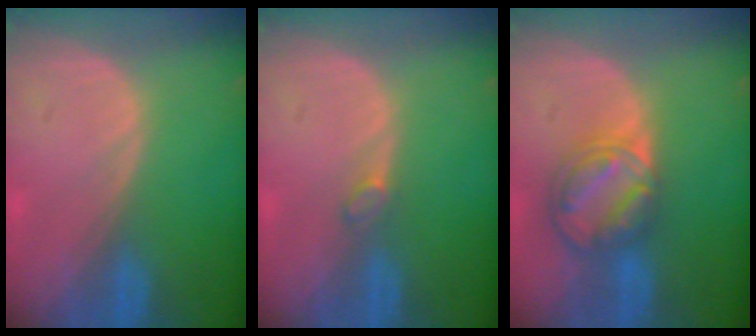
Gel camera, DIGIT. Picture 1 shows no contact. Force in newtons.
{"total": 1.2, "press": 1.1, "slide": 0.2}
{"total": 8.4, "press": 7.0, "slide": 4.6}